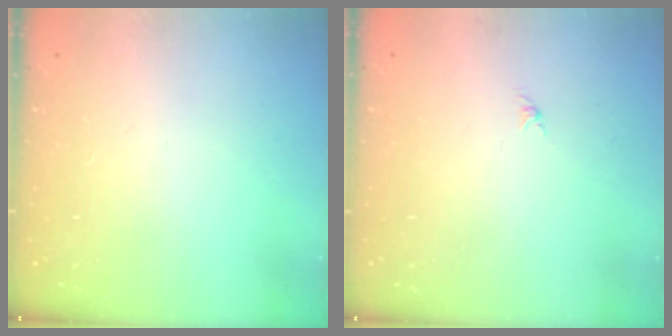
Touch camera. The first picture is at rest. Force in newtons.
{"total": 0.0}